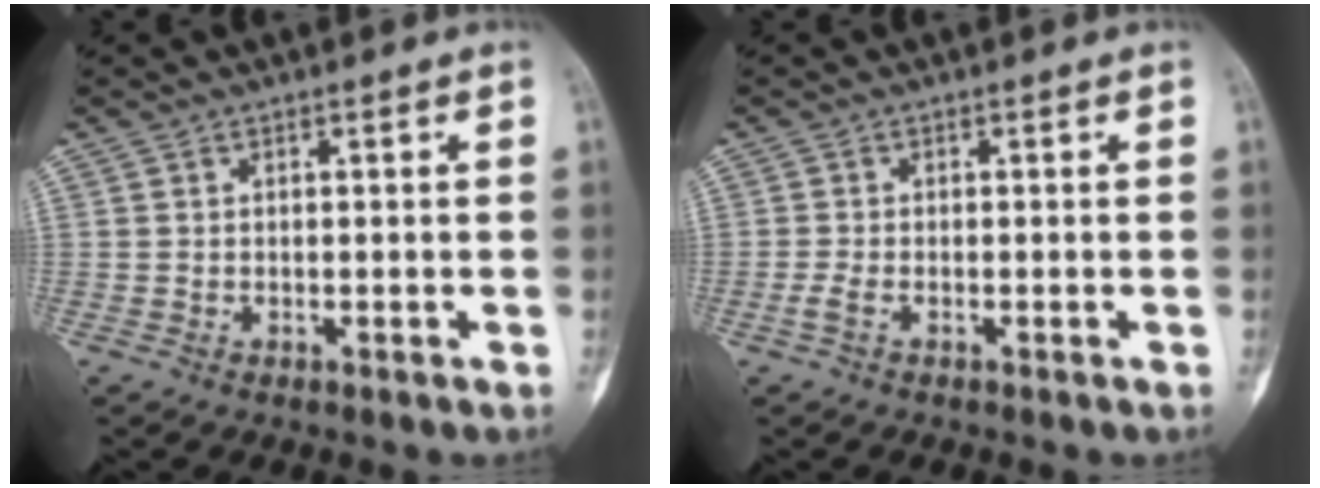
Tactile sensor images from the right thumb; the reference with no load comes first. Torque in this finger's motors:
{"motor_torque": [0.28, 0.28, 0.16, -0.16, 0.00]}